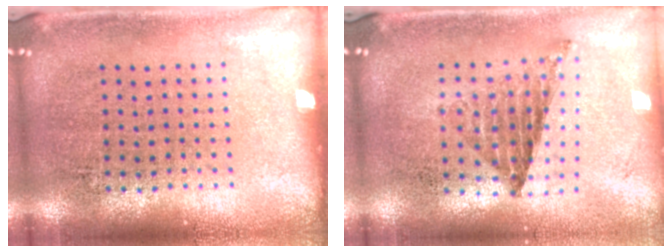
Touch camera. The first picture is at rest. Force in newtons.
{"total": 0.9, "press": 0.9, "slide": 0.0}